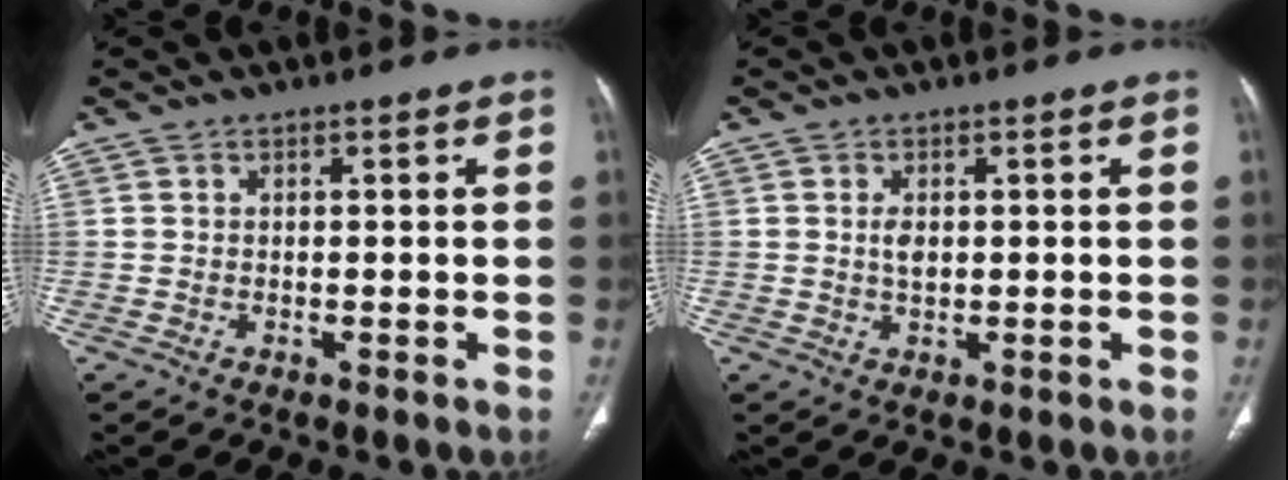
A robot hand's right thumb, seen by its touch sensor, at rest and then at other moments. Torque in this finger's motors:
{"motor_torque": [0.50, 0.87, 0.51, 0.29, 0.03]}